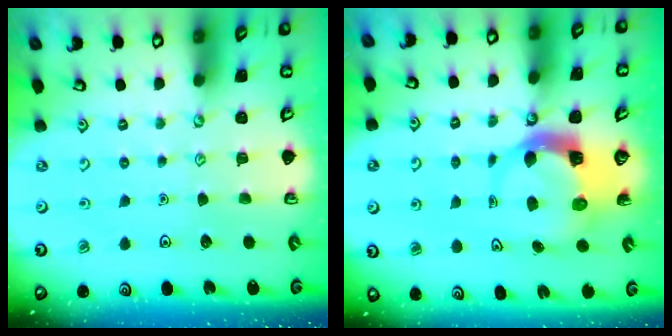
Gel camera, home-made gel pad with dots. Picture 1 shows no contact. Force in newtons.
{"total": 5.8, "press": 5.7, "slide": 0.7}